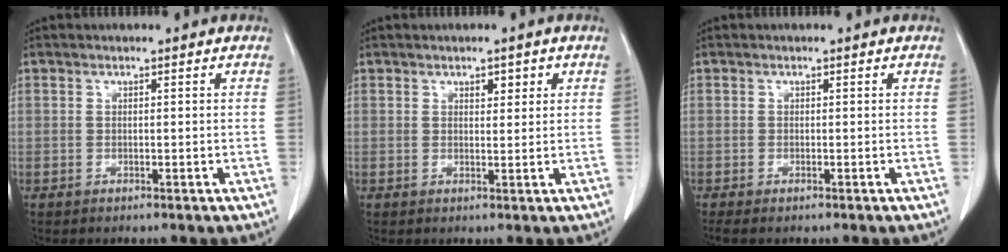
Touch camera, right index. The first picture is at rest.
{"total": 1.9, "force": [1.0, 0.9, 1.4], "torque": [-0.017, 0.000, 0.015]}
{"total": 1.2, "force": [-0.9, 0.1, 0.7], "torque": [-0.011, -0.004, -0.012]}